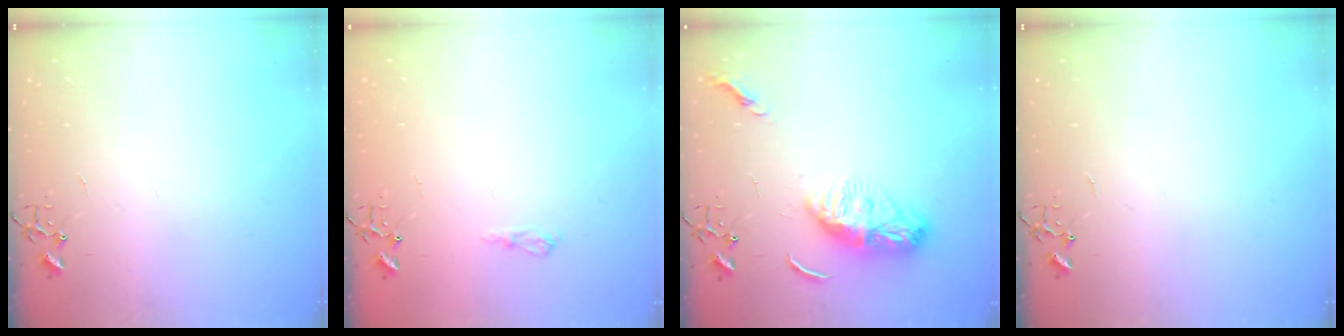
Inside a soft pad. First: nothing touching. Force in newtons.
{"total": 7.0, "press": 7.0, "slide": 0.8}
{"total": 10.4, "press": 10.4, "slide": 0.9}
{"total": 0.0}